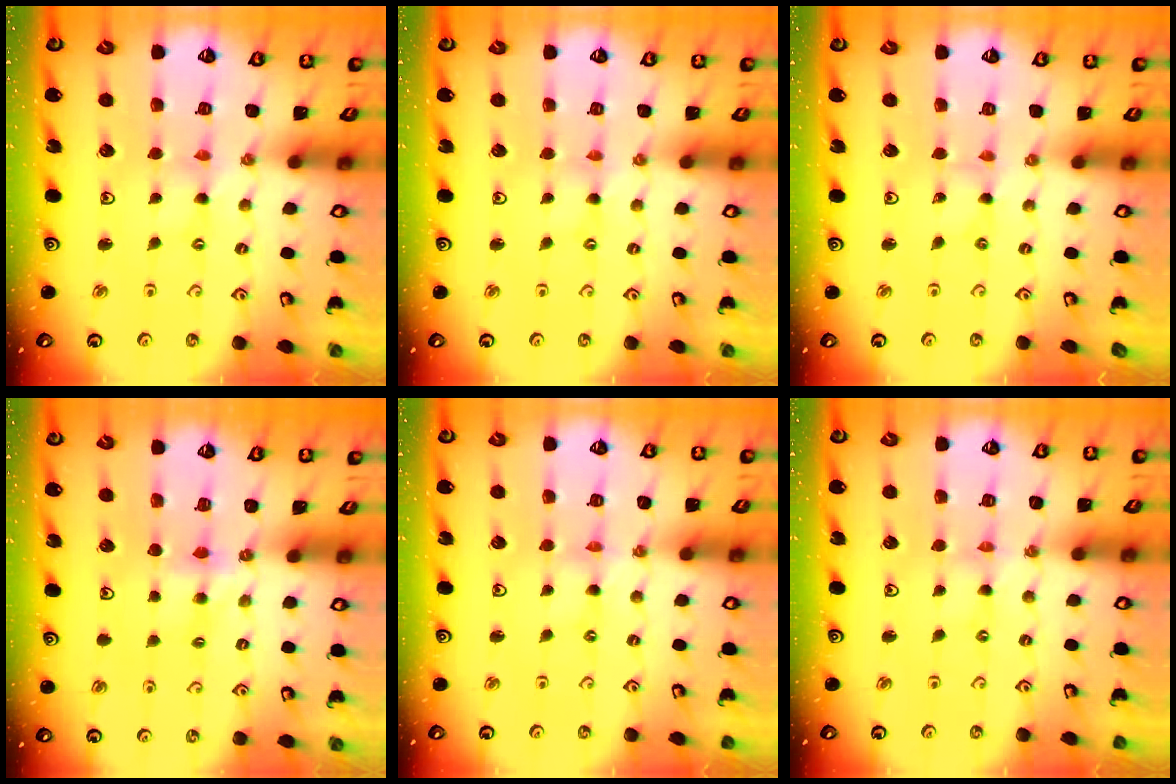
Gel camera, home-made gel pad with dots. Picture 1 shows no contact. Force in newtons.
{"total": 0.0}
{"total": 0.0}
{"total": 4.5, "press": 4.5, "slide": 0.5}
{"total": 0.0}
{"total": 0.0}